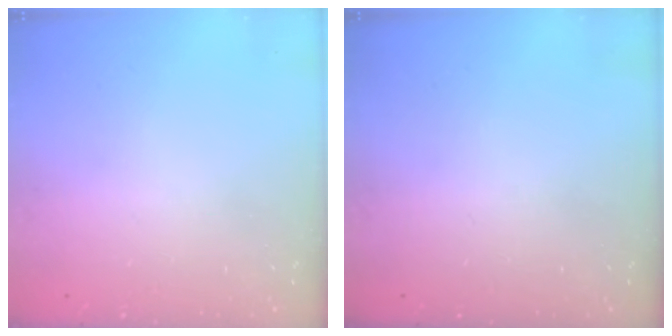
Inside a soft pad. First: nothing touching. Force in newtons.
{"total": 0.0}